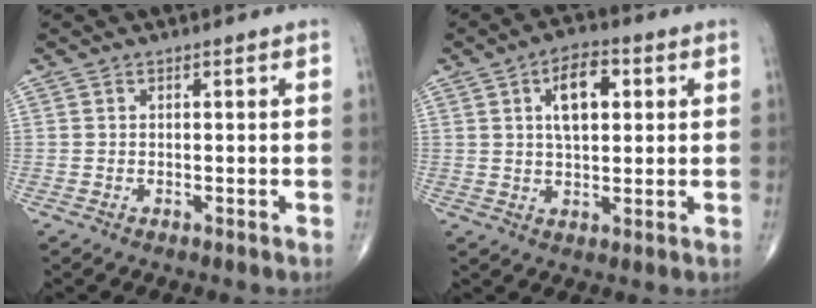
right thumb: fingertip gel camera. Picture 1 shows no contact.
{"total": 8.6, "force": [2.4, 4.4, 7.0], "torque": [-0.097, 0.002, 0.037]}